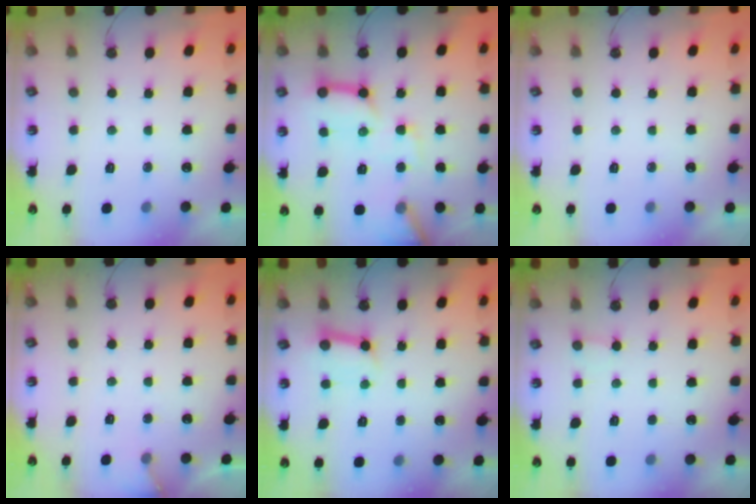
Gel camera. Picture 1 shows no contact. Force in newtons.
{"total": 14.8, "press": 14.8, "slide": 1.1}
{"total": 0.0}
{"total": 5.3, "press": 5.3, "slide": 0.3}
{"total": 7.3, "press": 7.3, "slide": 1.0}
{"total": 2.0, "press": 2.0, "slide": 0.1}